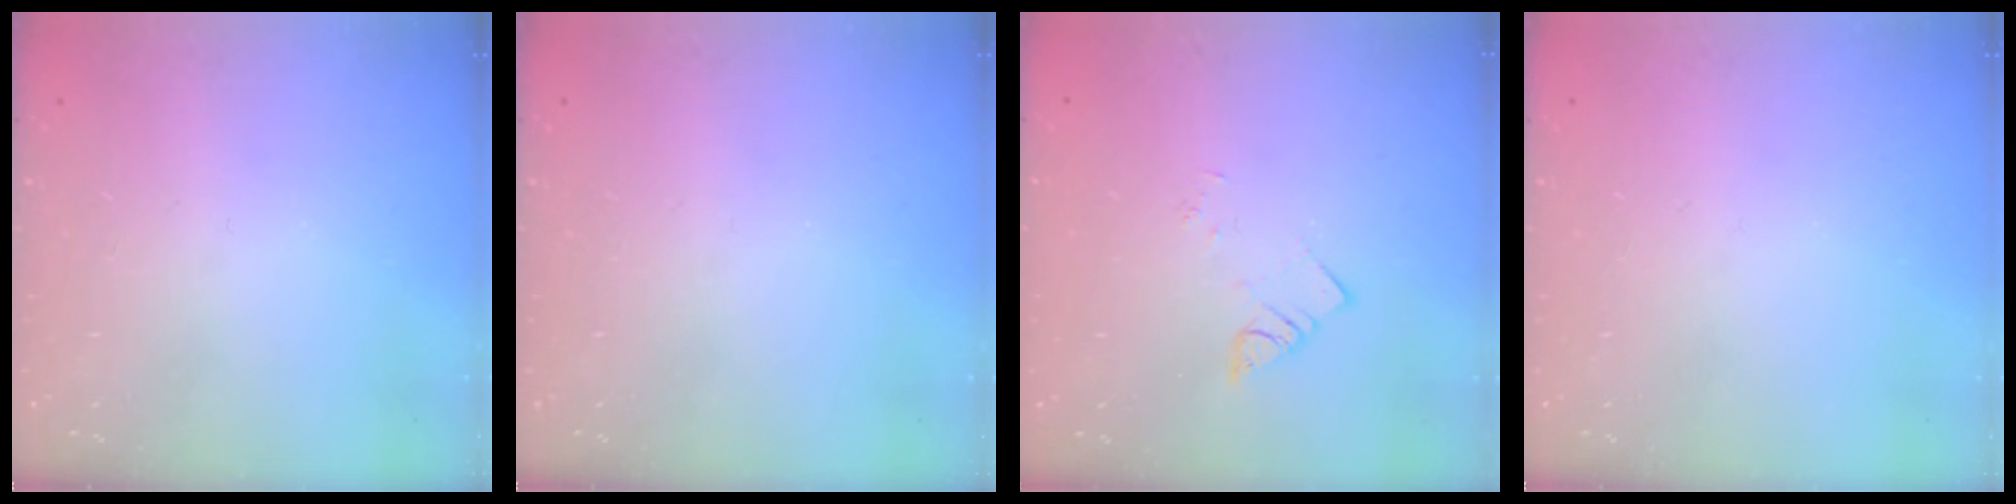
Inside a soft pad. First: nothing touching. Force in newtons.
{"total": 0.0}
{"total": 2.2, "press": 2.2, "slide": 0.2}
{"total": 0.0}